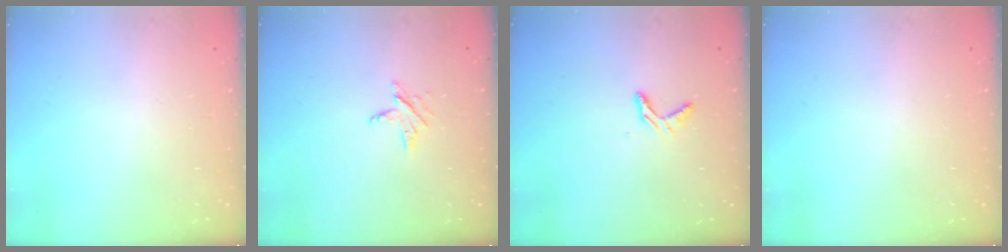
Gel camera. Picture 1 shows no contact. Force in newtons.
{"total": 3.8, "press": 3.8, "slide": 0.5}
{"total": 5.1, "press": 5.1, "slide": 0.5}
{"total": 0.0}